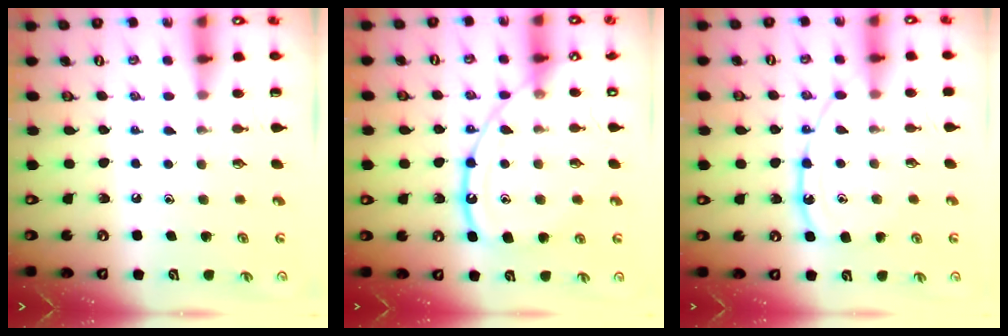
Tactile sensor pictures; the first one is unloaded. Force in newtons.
{"total": 13.7, "press": 13.6, "slide": 1.2}
{"total": 12.8, "press": 12.7, "slide": 0.9}